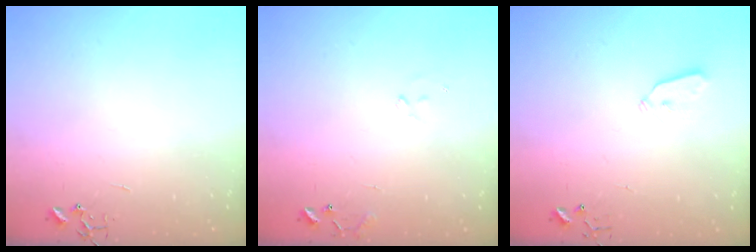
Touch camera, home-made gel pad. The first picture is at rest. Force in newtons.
{"total": 7.6, "press": 7.6, "slide": 0.7}
{"total": 4.3, "press": 4.3, "slide": 0.3}